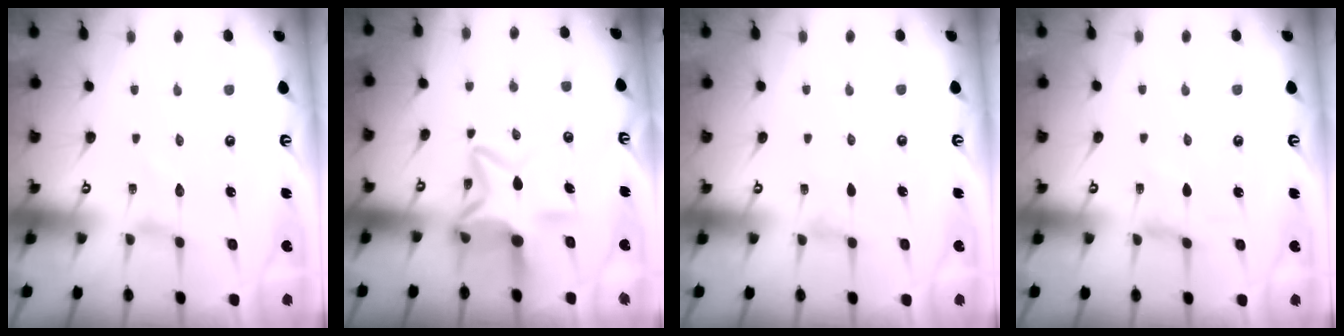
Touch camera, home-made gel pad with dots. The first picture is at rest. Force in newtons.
{"total": 10.9, "press": 10.9, "slide": 0.9}
{"total": 1.0, "press": 1.0, "slide": 0.2}
{"total": 1.1, "press": 1.0, "slide": 0.4}